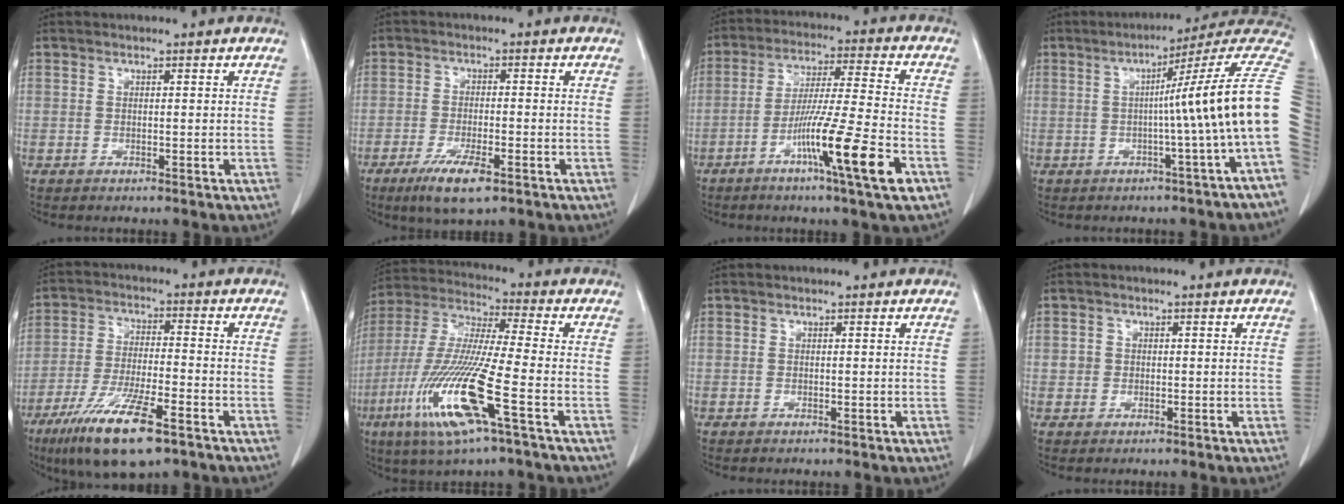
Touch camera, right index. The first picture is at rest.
{"total": 6.6, "force": [-3.9, 1.3, 5.2], "torque": [-0.100, -0.013, -0.063]}
{"total": 14.2, "force": [-6.3, -1.1, 12.6], "torque": [-0.218, -0.020, -0.109]}
{"total": 13.9, "force": [0.0, -2.4, 13.7], "torque": [-0.159, 0.023, -0.010]}
{"total": 13.3, "force": [-8.1, 2.4, 10.3], "torque": [-0.198, -0.026, -0.139]}
{"total": 16.8, "force": [-6.5, 0.7, 15.5], "torque": [-0.323, -0.023, -0.124]}
{"total": 0.0}
{"total": 1.5, "force": [0.1, 1.4, 0.4], "torque": [0.001, 0.008, 0.006]}